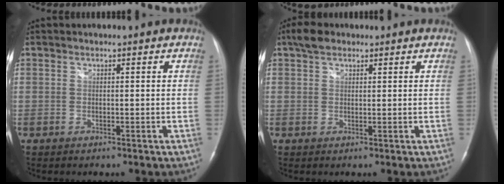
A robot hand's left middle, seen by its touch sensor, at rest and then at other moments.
{"total": 3.1, "force": [2.2, 1.6, 1.4], "torque": [-0.032, 0.016, 0.040]}